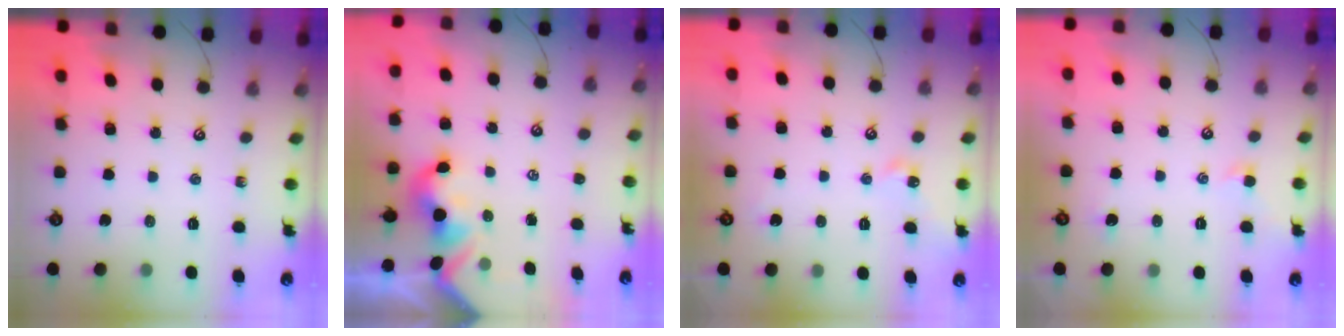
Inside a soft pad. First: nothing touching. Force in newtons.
{"total": 2.6, "press": 2.6, "slide": 0.5}
{"total": 1.9, "press": 1.9, "slide": 0.2}
{"total": 1.2, "press": 1.0, "slide": 0.6}